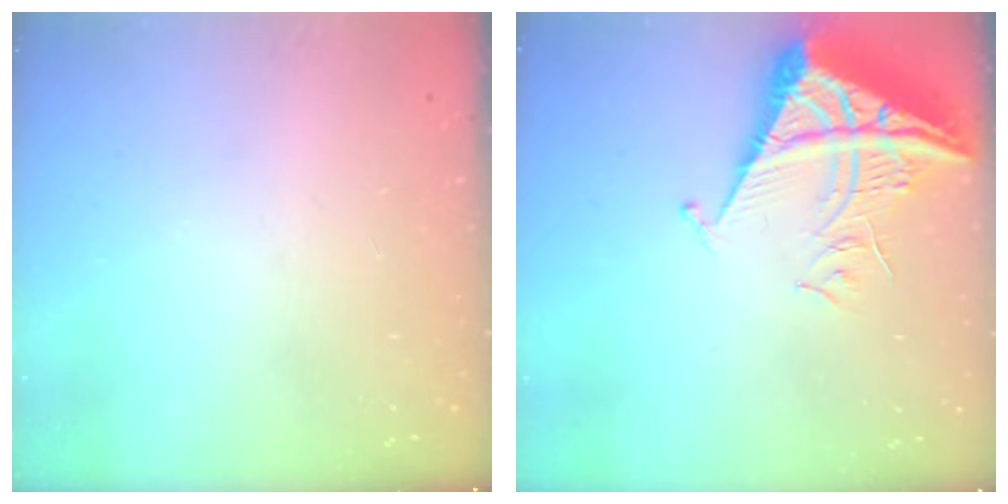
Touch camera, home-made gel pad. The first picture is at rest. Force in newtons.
{"total": 8.5, "press": 8.5, "slide": 0.8}